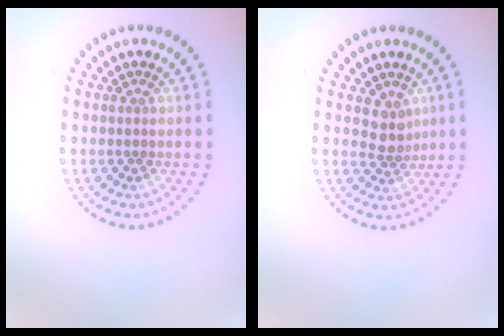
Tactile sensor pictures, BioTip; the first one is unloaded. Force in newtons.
{"total": 2.1, "press": 1.7, "slide": 1.3}